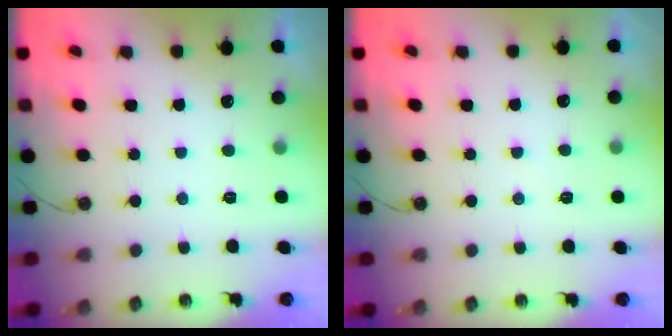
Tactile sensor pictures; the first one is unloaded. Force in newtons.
{"total": 3.7, "press": 3.7, "slide": 0.6}